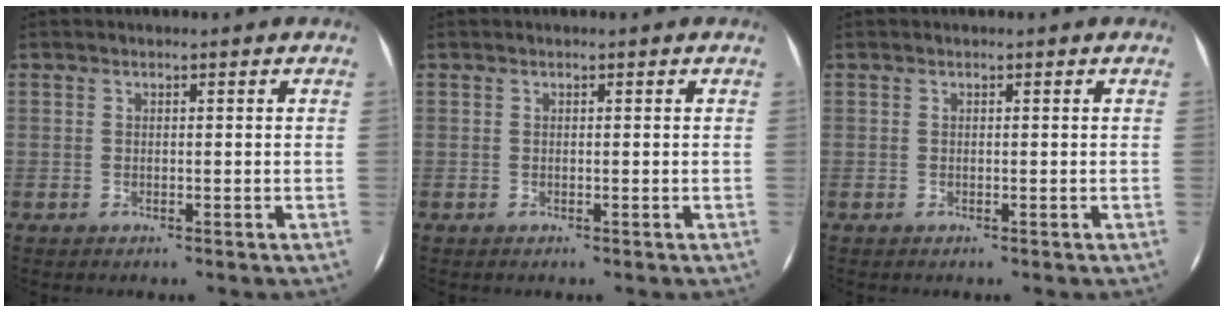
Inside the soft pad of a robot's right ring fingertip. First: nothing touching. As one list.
[{"total": 0.0}, {"total": 0.0}]